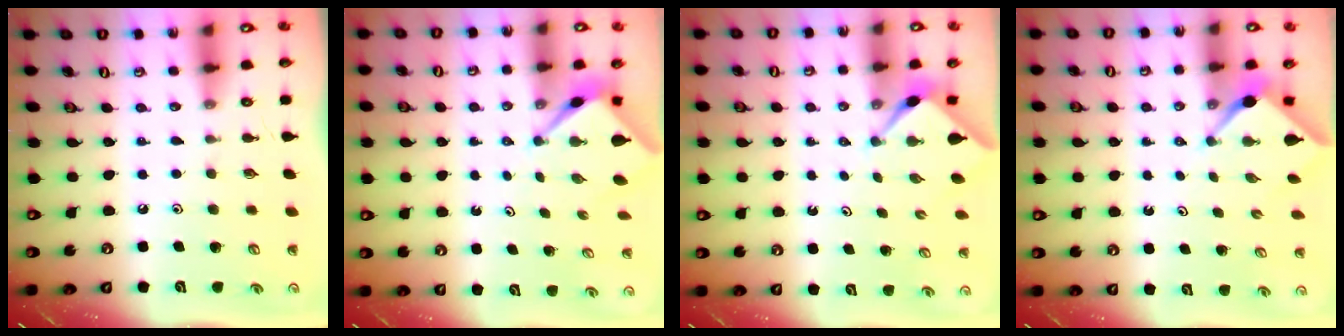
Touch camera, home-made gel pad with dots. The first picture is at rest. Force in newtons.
{"total": 2.6, "press": 2.6, "slide": 0.2}
{"total": 2.4, "press": 2.4, "slide": 0.1}
{"total": 2.5, "press": 2.5, "slide": 0.3}